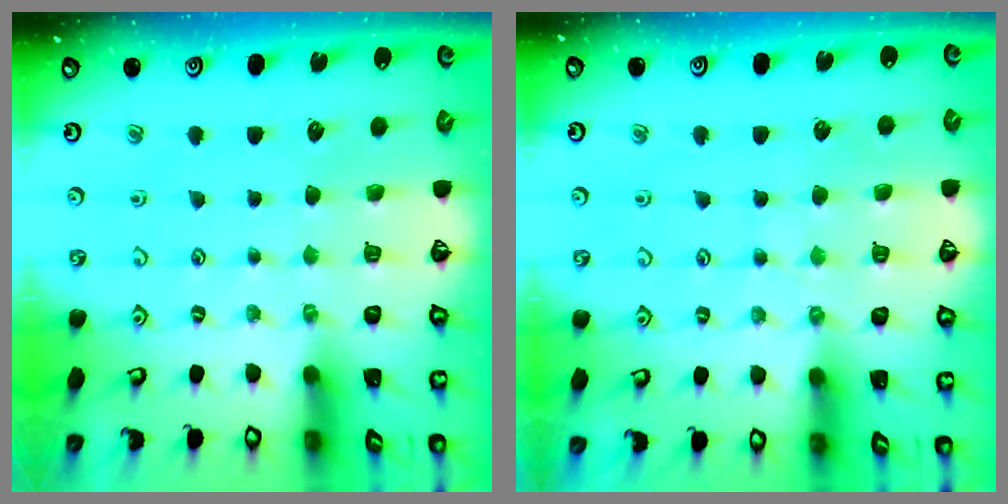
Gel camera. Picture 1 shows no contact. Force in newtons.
{"total": 4.5, "press": 4.5, "slide": 0.5}